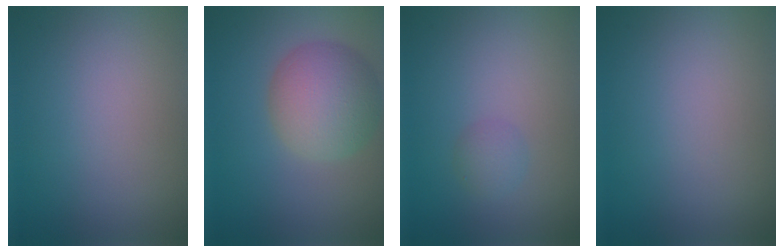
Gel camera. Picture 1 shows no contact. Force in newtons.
{"total": 6.1, "press": 6.1, "slide": 0.1}
{"total": 1.3, "press": 1.3, "slide": 0.1}
{"total": 0.0}